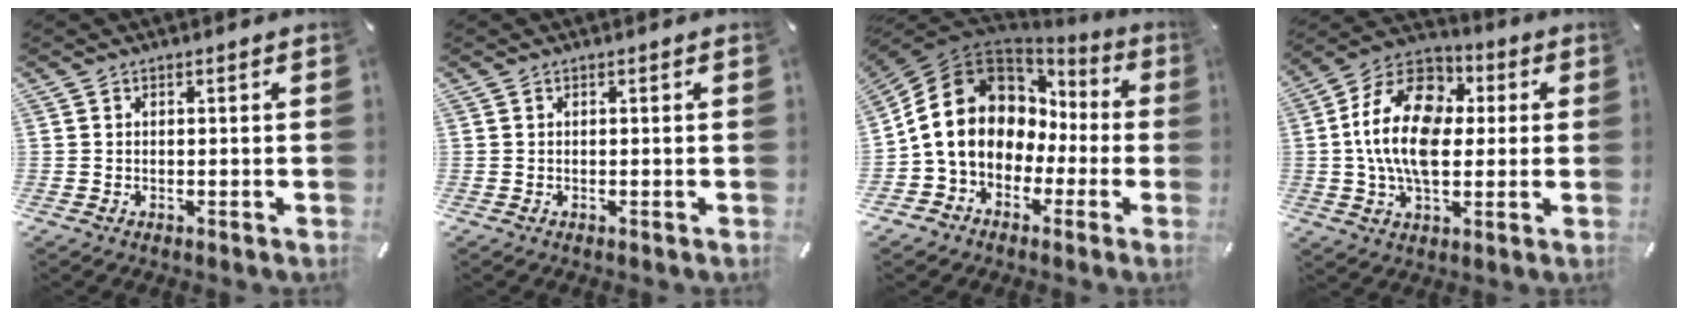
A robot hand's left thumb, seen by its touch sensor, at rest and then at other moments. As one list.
[{"total": 0.0}, {"total": 15.6, "force": [0.8, 13.2, 8.3], "torque": [-0.174, -0.008, 0.012]}, {"total": 18.8, "force": [0.9, 12.9, 13.7], "torque": [-0.278, 0.011, 0.010]}]